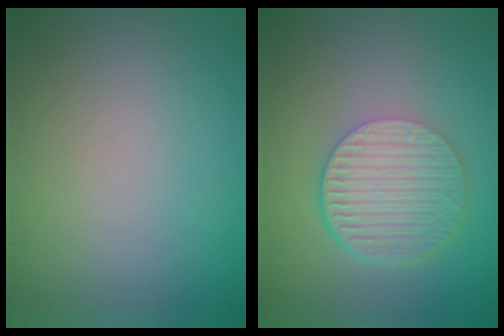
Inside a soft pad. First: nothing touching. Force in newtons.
{"total": 6.1, "press": 4.1, "slide": 4.5}